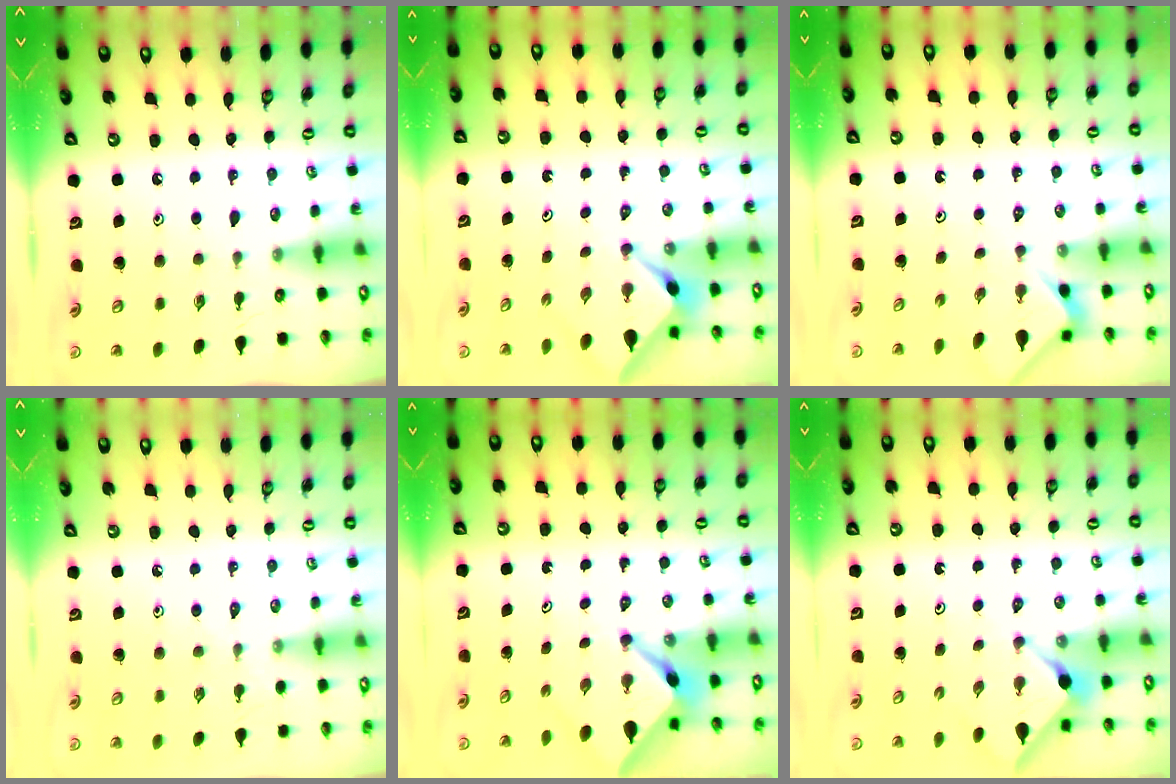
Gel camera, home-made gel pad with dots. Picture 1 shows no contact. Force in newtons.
{"total": 2.5, "press": 2.5, "slide": 0.3}
{"total": 2.0, "press": 1.9, "slide": 0.4}
{"total": 1.8, "press": 1.7, "slide": 0.4}
{"total": 3.6, "press": 3.6, "slide": 0.2}
{"total": 3.0, "press": 2.9, "slide": 0.3}